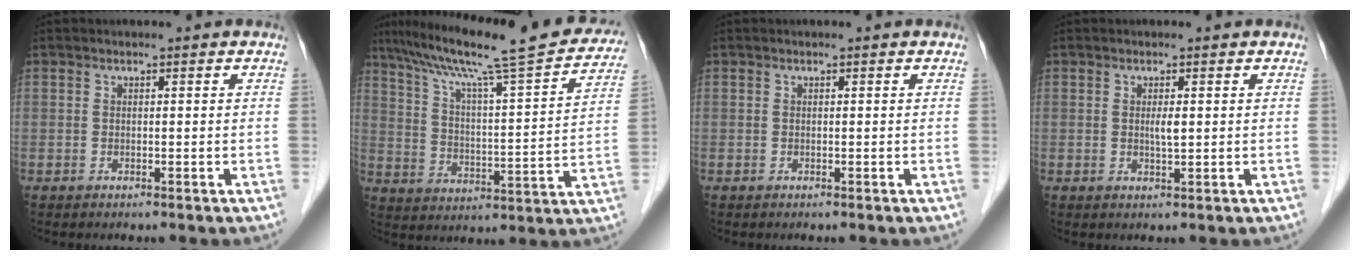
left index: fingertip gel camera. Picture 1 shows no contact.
{"total": 23.6, "force": [20.0, 2.0, 12.4], "torque": [-0.201, 0.003, 0.279]}
{"total": 0.0}
{"total": 1.5, "force": [0.3, 0.2, 1.5], "torque": [-0.028, -0.001, 0.005]}